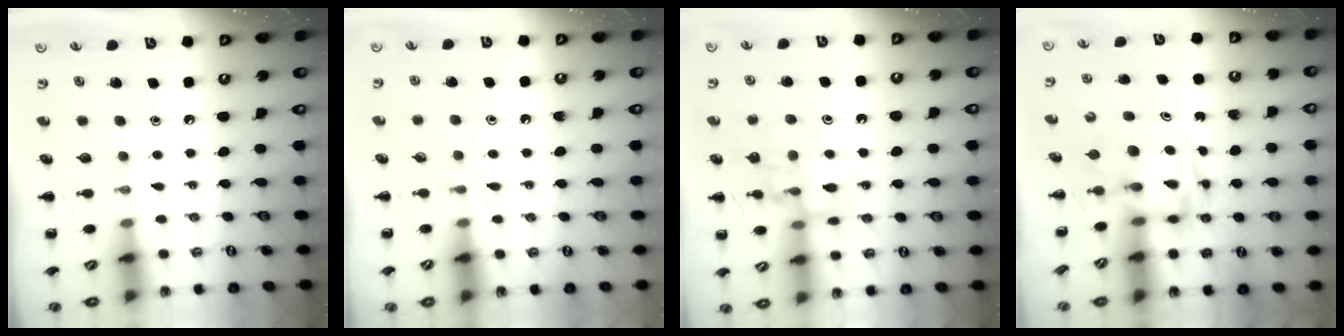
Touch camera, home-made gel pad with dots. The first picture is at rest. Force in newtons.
{"total": 2.4, "press": 2.3, "slide": 1.0}
{"total": 12.8, "press": 12.6, "slide": 2.0}
{"total": 2.8, "press": 2.8, "slide": 0.2}